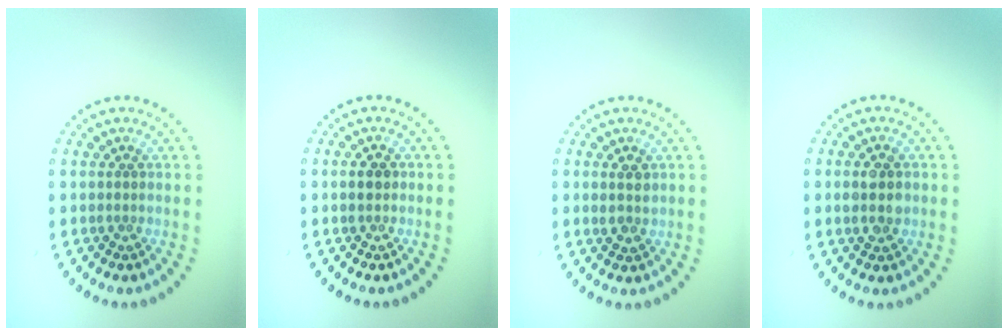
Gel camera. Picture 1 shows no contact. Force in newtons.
{"total": 1.5, "press": 1.5, "slide": 0.1}
{"total": 1.6, "press": 1.6, "slide": 0.4}
{"total": 2.4, "press": 2.4, "slide": 0.2}